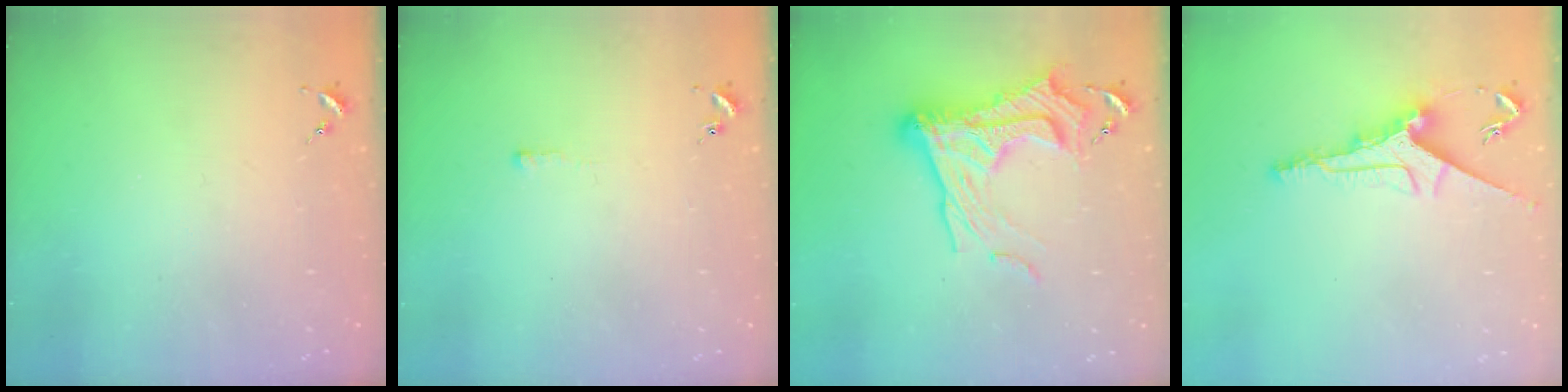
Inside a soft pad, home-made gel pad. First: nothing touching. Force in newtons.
{"total": 2.7, "press": 2.7, "slide": 0.4}
{"total": 20.7, "press": 20.6, "slide": 2.1}
{"total": 9.9, "press": 9.9, "slide": 0.4}